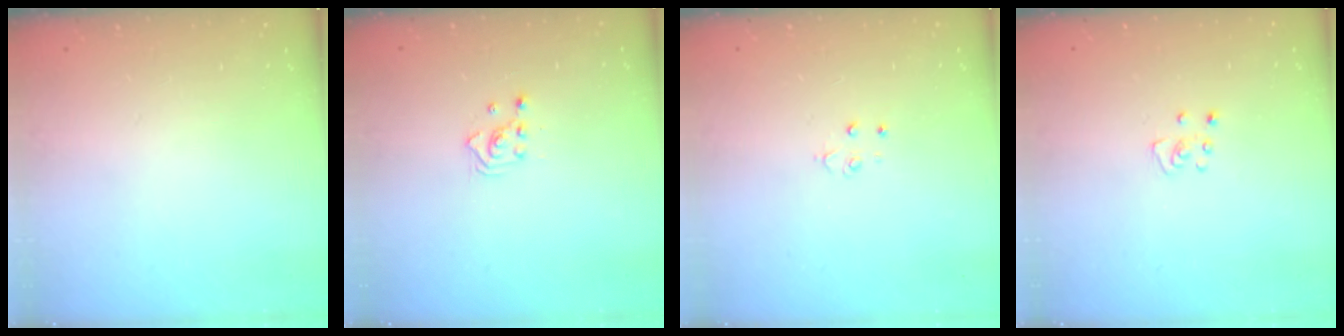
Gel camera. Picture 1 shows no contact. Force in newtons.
{"total": 2.3, "press": 2.3, "slide": 0.3}
{"total": 2.8, "press": 2.8, "slide": 0.3}
{"total": 3.9, "press": 3.9, "slide": 0.2}